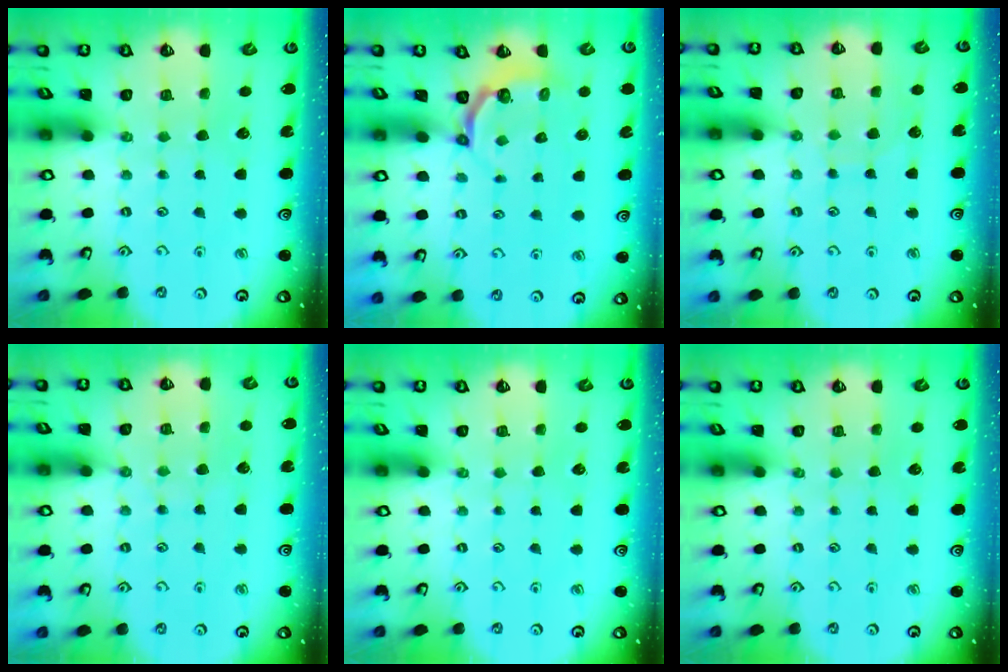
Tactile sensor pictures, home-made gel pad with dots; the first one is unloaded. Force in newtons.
{"total": 3.9, "press": 2.8, "slide": 2.7}
{"total": 7.0, "press": 7.0, "slide": 0.6}
{"total": 5.4, "press": 5.4, "slide": 0.6}
{"total": 0.0}
{"total": 0.0}